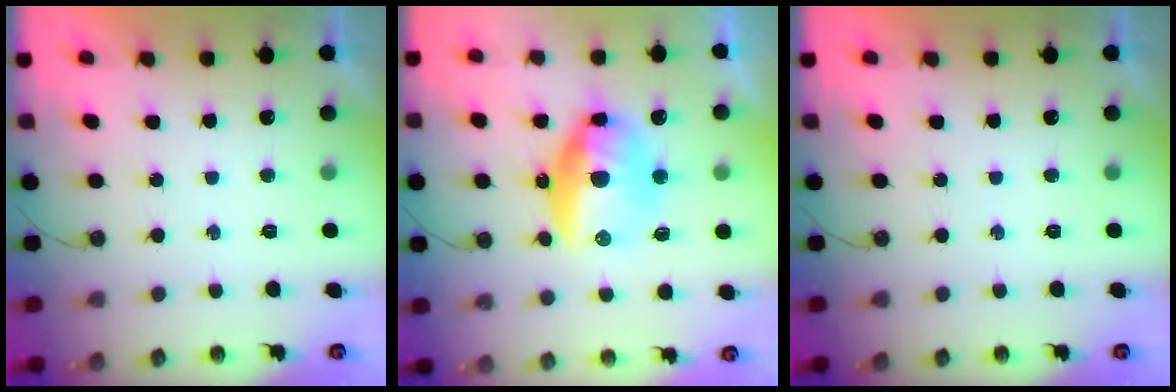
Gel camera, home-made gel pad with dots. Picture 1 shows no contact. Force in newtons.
{"total": 17.5, "press": 15.4, "slide": 8.3}
{"total": 0.0}